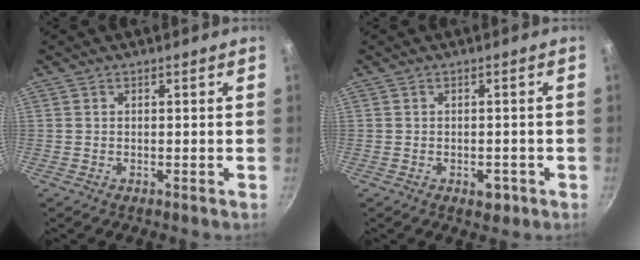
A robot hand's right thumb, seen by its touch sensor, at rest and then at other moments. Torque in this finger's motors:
{"motor_torque": [1.05, 0.98, 0.49, -0.33, -0.01]}